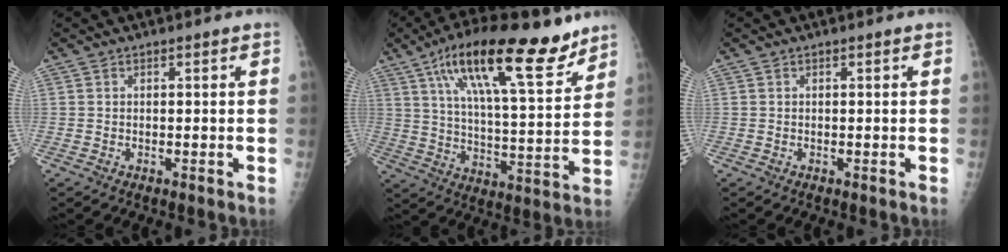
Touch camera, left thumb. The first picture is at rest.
{"total": 22.2, "force": [13.7, 6.5, 16.2], "torque": [-0.242, -0.043, 0.224]}
{"total": 0.0}